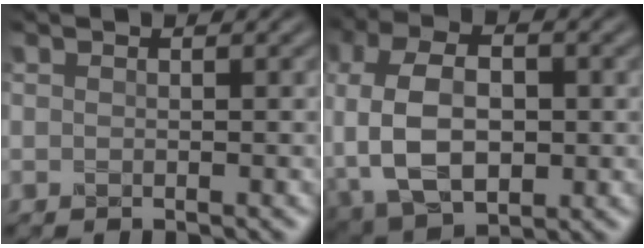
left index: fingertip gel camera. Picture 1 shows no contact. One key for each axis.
{"total": 9.4, "fx": -0.6, "fy": 6.2, "fz": 7.1, "tx": -0.165, "ty": 0.001, "tz": -0.012}